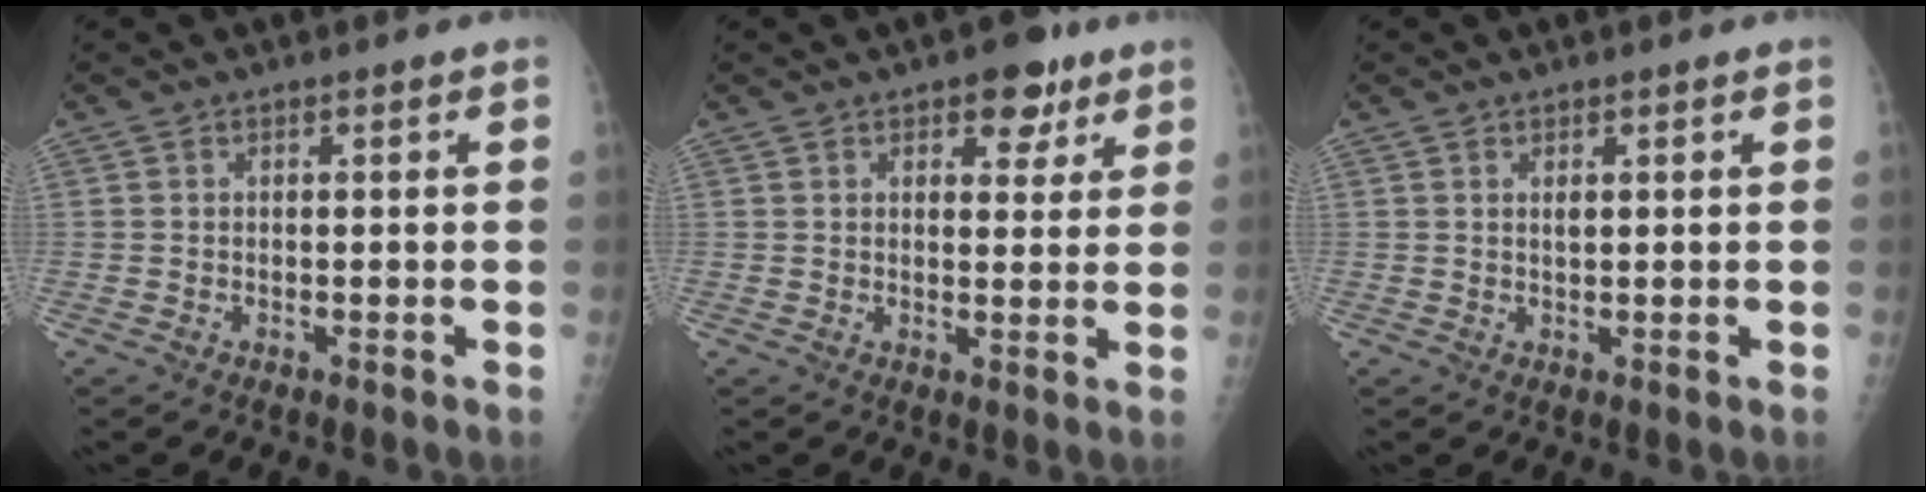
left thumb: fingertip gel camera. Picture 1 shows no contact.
{"total": 5.9, "force": [3.6, 3.4, 3.4], "torque": [-0.013, -0.014, 0.045]}
{"total": 0.8, "force": [0.4, 0.4, 0.6], "torque": [-0.009, -0.004, 0.009]}